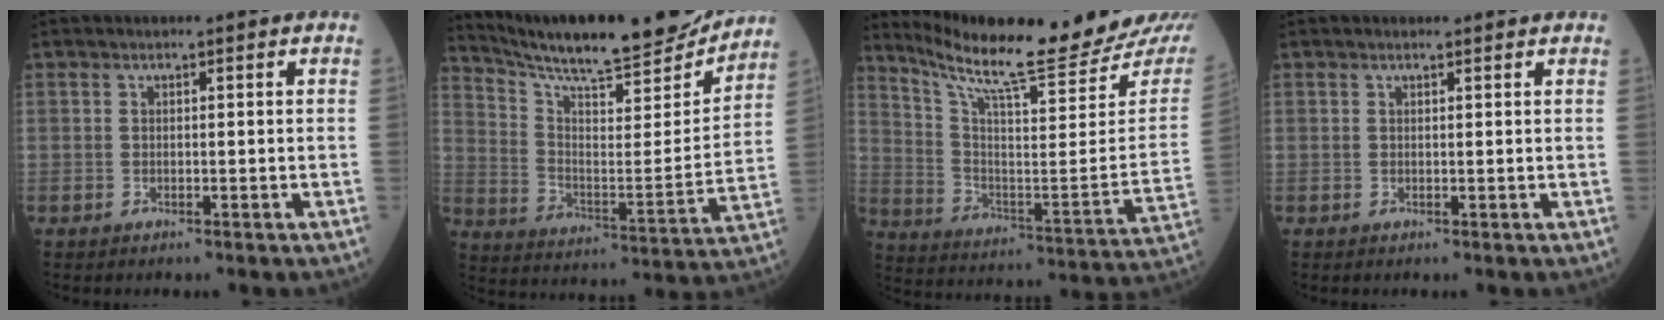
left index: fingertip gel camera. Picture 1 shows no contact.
{"total": 22.5, "force": [20.7, 2.1, 8.6], "torque": [-0.152, -0.043, 0.307]}
{"total": 21.6, "force": [19.4, -0.8, 9.4], "torque": [-0.168, -0.088, 0.286]}
{"total": 1.5, "force": [1.4, 0.2, 0.3], "torque": [-0.013, 0.006, 0.016]}